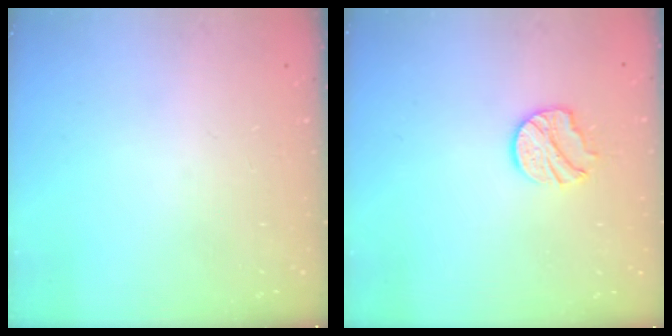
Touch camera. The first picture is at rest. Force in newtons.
{"total": 10.2, "press": 10.1, "slide": 0.7}